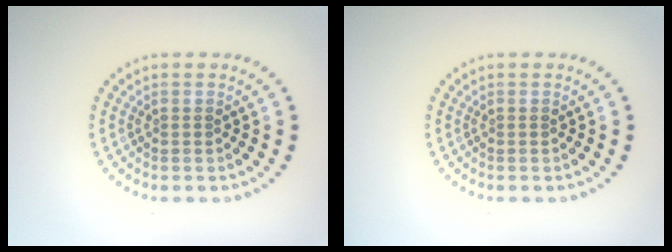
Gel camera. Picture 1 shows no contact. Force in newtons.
{"total": 0.0}